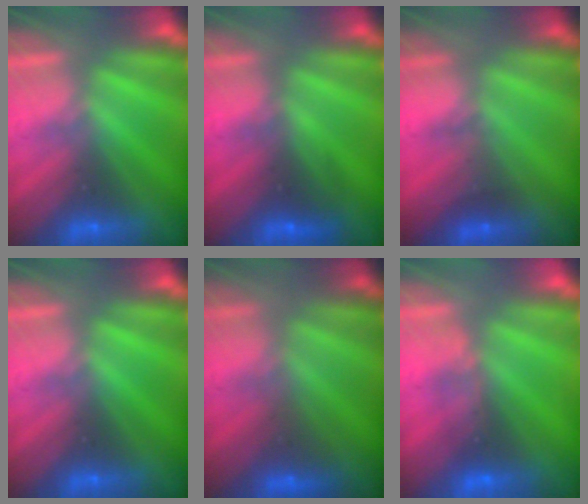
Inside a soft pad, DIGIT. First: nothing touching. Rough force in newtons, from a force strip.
{"total": 2.6}
{"total": 1.7}
{"total": 0.0}
{"total": 2.5}
{"total": 3.0}